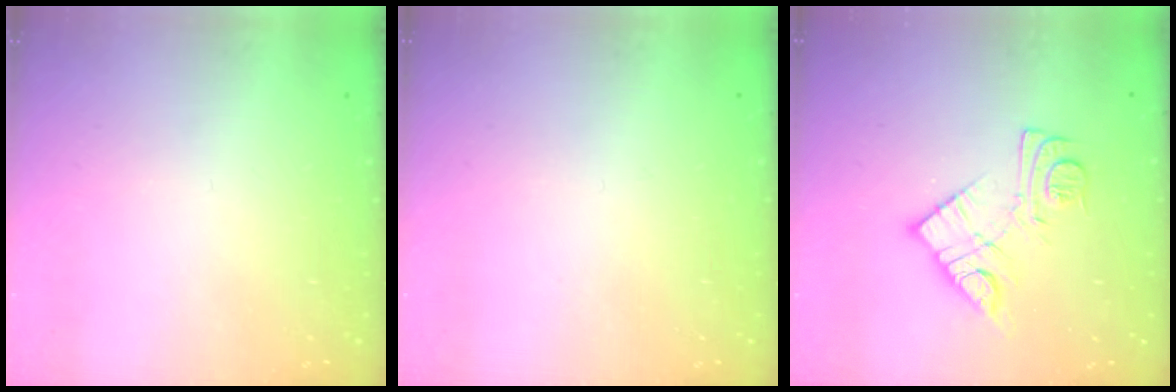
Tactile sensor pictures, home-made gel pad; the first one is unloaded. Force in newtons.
{"total": 2.8, "press": 2.8, "slide": 0.4}
{"total": 11.8, "press": 11.8, "slide": 0.7}